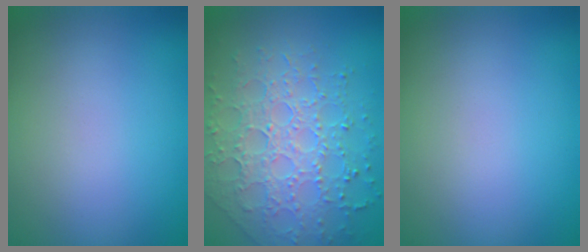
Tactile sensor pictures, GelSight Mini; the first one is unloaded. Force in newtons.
{"total": 7.2, "press": 5.1, "slide": 5.1}
{"total": 0.0}